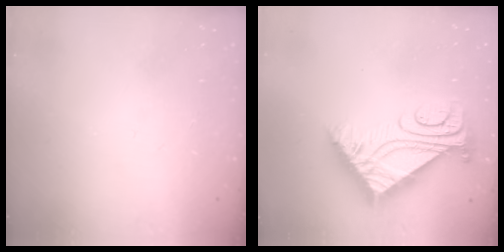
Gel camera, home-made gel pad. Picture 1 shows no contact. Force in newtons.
{"total": 11.1, "press": 11.0, "slide": 1.0}